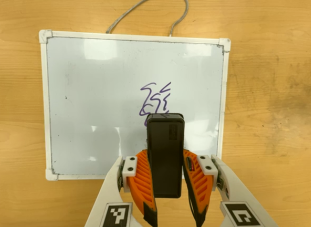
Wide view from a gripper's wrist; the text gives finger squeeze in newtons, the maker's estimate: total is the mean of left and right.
{"total": 9.5, "left": 6.5, "right": 12.5}